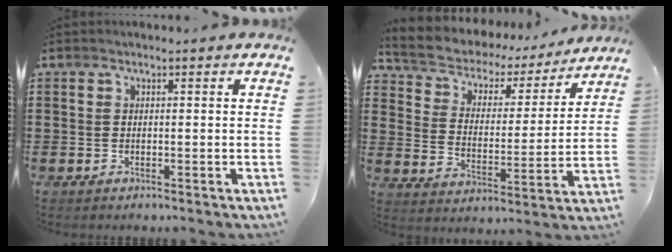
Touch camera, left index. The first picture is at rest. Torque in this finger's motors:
{"motor_torque": [1.66, -0.48, 0.41, 0.14]}